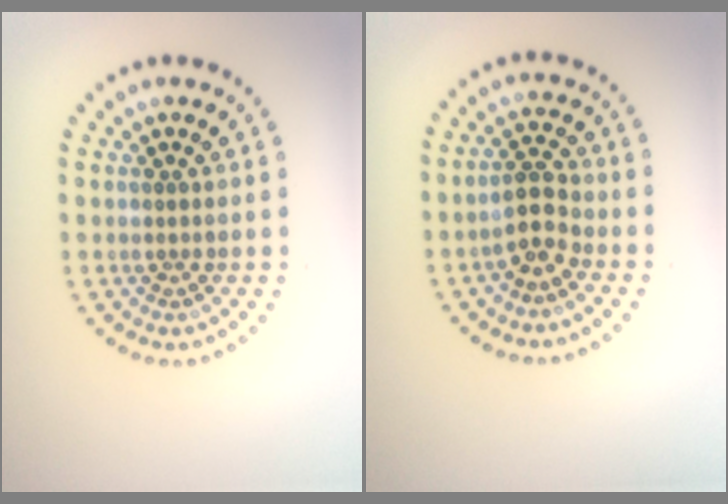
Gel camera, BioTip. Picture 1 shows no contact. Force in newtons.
{"total": 2.7, "press": 2.5, "slide": 1.0}